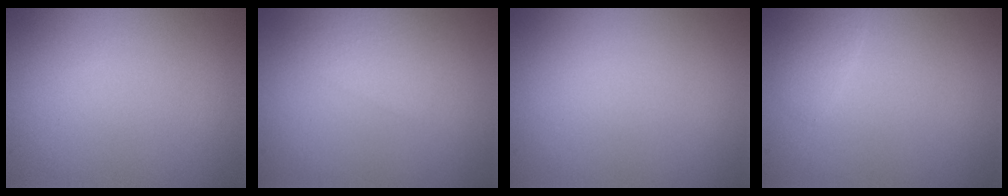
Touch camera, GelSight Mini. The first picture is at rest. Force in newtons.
{"total": 2.1, "press": 2.1, "slide": 0.0}
{"total": 0.0}
{"total": 0.9, "press": 0.9, "slide": 0.0}